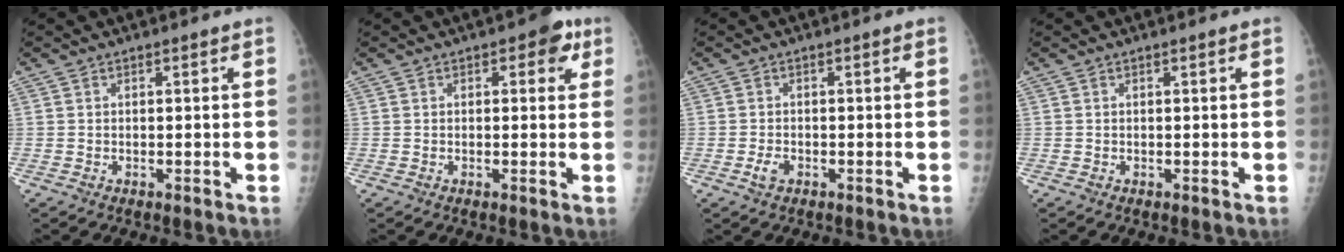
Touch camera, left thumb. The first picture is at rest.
{"total": 4.0, "force": [1.5, 2.3, 2.9], "torque": [-0.007, 0.001, 0.009]}
{"total": 1.8, "force": [-0.9, 1.1, 1.2], "torque": [-0.027, 0.005, -0.016]}
{"total": 0.0}